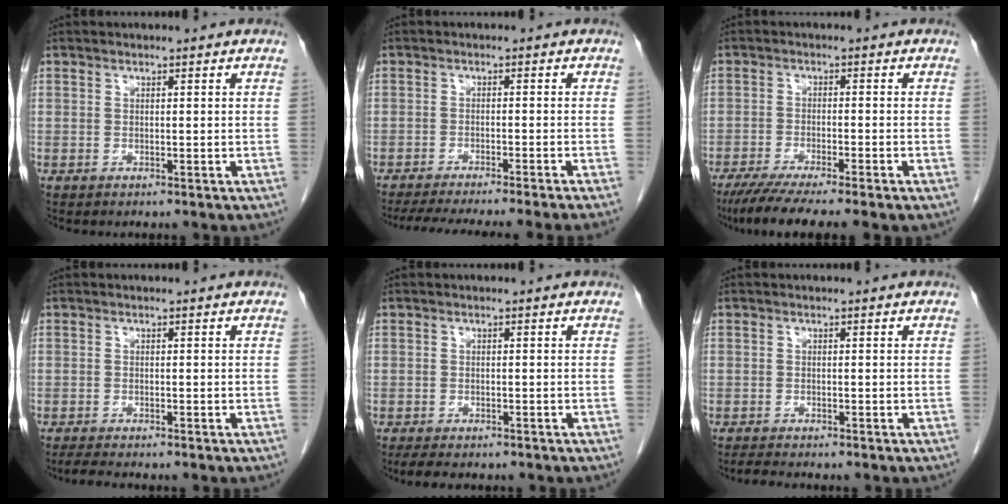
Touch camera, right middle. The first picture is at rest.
{"total": 13.4, "force": [-11.8, -1.2, 6.4], "torque": [-0.078, -0.032, -0.169]}
{"total": 8.9, "force": [-6.9, -0.1, 5.6], "torque": [-0.082, -0.021, -0.109]}
{"total": 2.2, "force": [-1.9, -0.2, 1.0], "torque": [-0.027, -0.011, -0.033]}
{"total": 3.7, "force": [-3.0, 1.1, 1.8], "torque": [-0.034, -0.012, -0.039]}
{"total": 1.5, "force": [-1.4, -0.3, 0.4], "torque": [-0.020, -0.009, -0.026]}